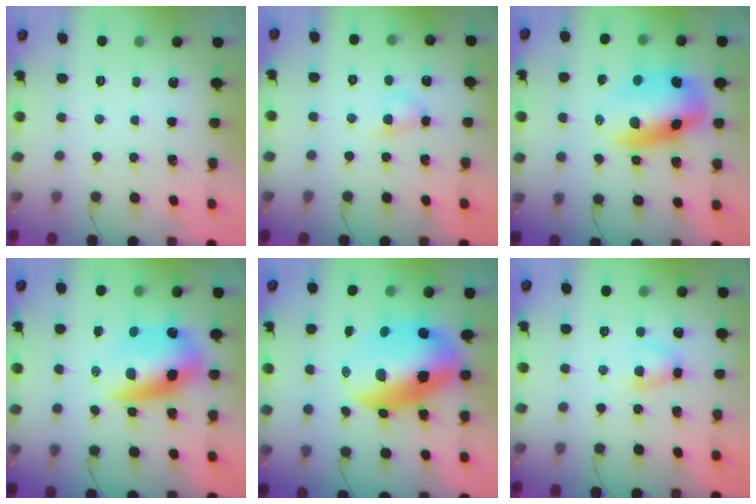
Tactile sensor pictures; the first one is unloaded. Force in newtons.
{"total": 5.0, "press": 4.8, "slide": 1.5}
{"total": 12.3, "press": 12.0, "slide": 2.9}
{"total": 11.7, "press": 11.3, "slide": 2.8}
{"total": 17.2, "press": 16.8, "slide": 3.5}
{"total": 5.3, "press": 5.3, "slide": 0.8}